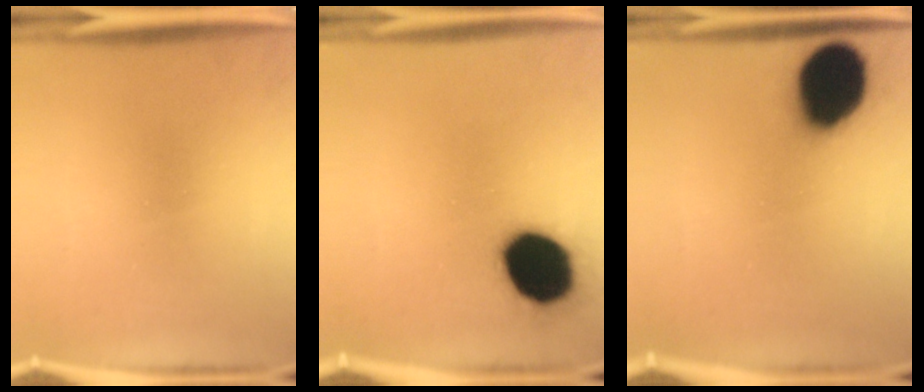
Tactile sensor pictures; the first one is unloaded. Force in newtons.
{"total": 19.1}
{"total": 18.6}